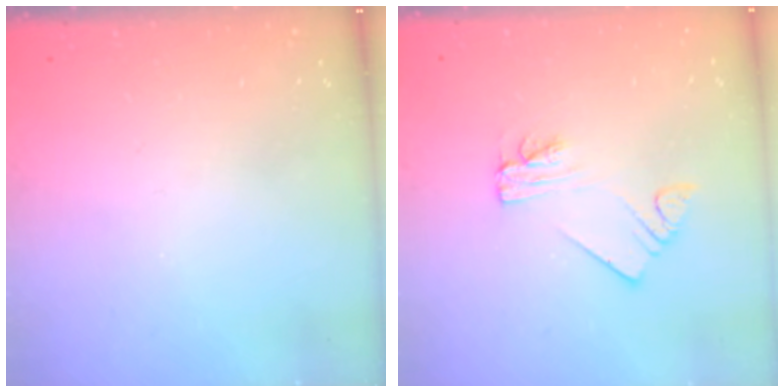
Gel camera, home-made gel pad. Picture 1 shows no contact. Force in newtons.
{"total": 2.2, "press": 2.2, "slide": 0.1}